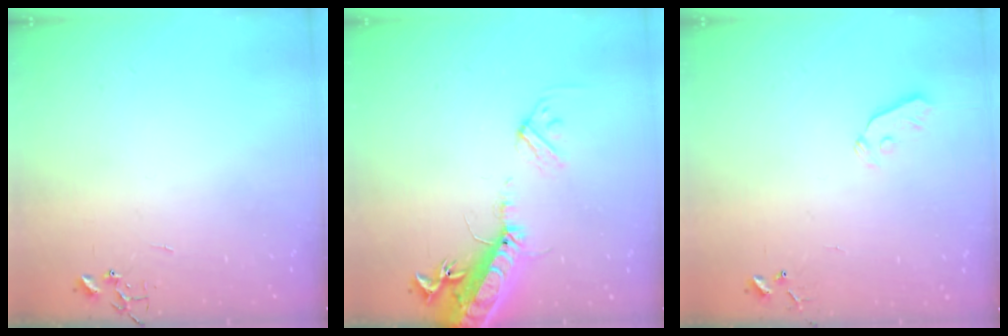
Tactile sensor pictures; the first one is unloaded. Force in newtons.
{"total": 17.8, "press": 17.4, "slide": 4.0}
{"total": 3.3, "press": 3.2, "slide": 0.7}